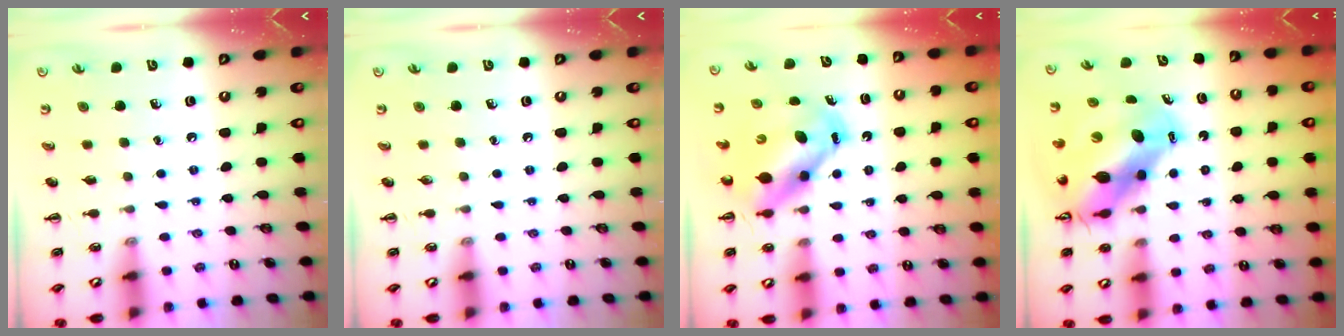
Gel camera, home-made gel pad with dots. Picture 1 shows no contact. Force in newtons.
{"total": 0.0}
{"total": 6.9, "press": 6.6, "slide": 2.0}
{"total": 12.1, "press": 11.5, "slide": 3.7}